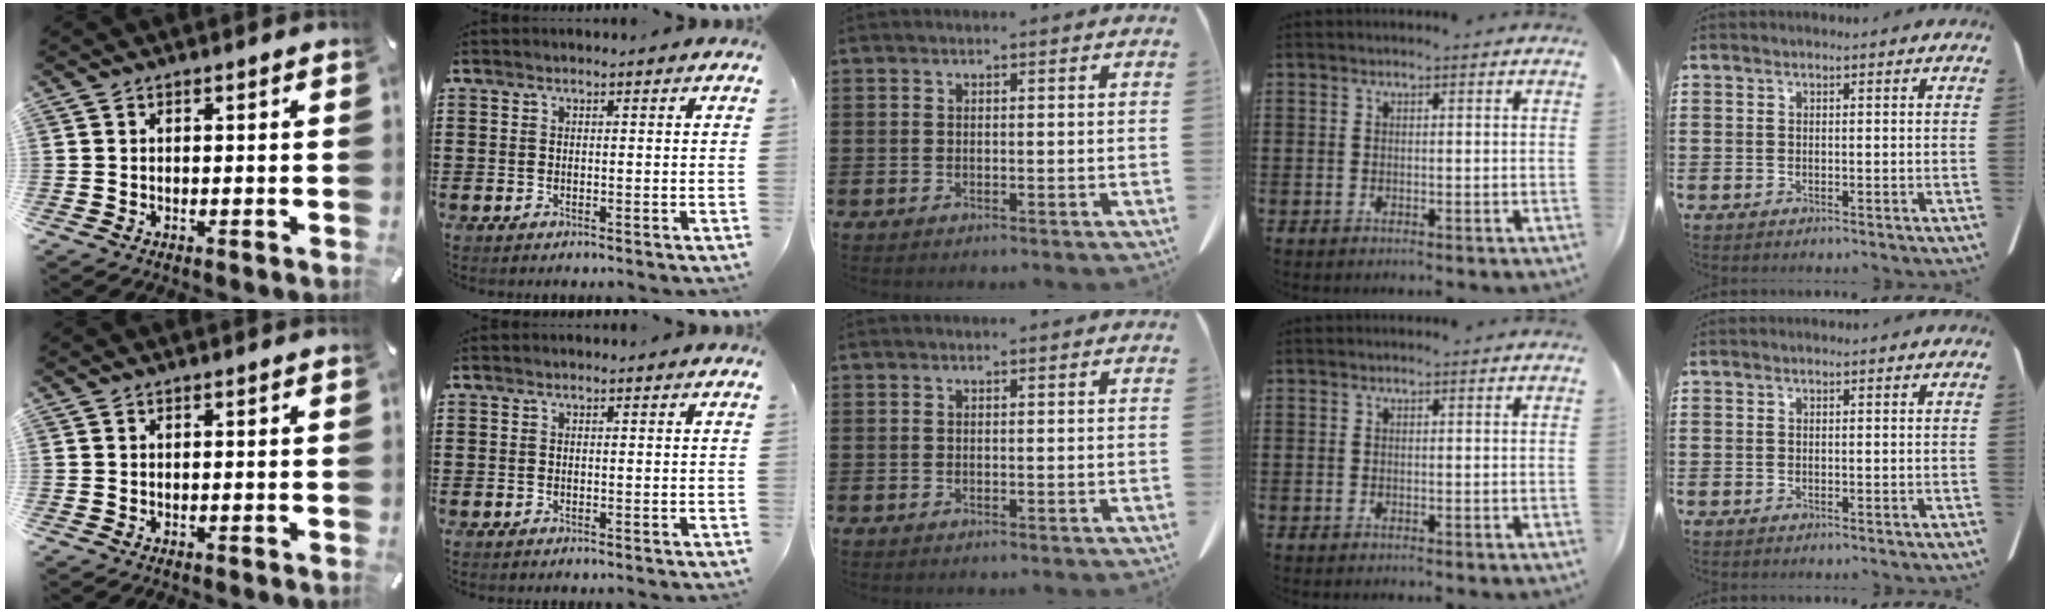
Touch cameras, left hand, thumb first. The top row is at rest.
{}